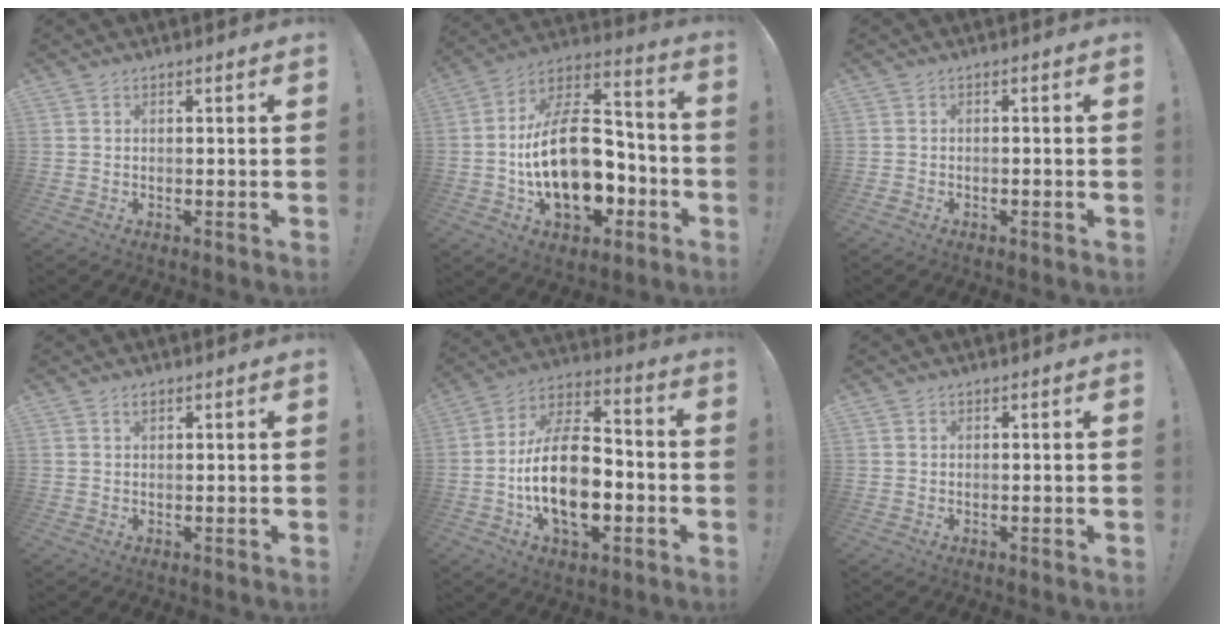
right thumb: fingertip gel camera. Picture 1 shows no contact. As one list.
[{"total": 23.8, "force": [-4.6, 14.2, 18.5], "torque": [-0.330, 0.035, -0.067]}, {"total": 1.2, "force": [-1.1, 0.5, 0.3], "torque": [-0.008, 0.006, -0.018]}, {"total": 1.1, "force": [0.8, 0.5, 0.6], "torque": [-0.006, -0.002, 0.014]}, {"total": 20.4, "force": [-4.1, 11.9, 16.1], "torque": [-0.305, 0.013, -0.066]}, {"total": 0.0}]